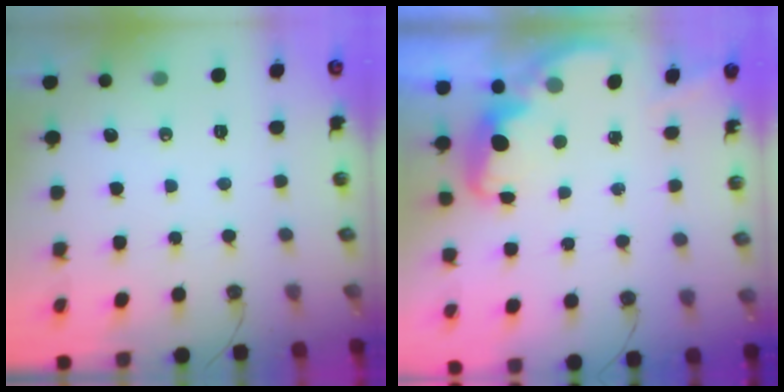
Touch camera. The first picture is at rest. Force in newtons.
{"total": 2.6, "press": 2.5, "slide": 0.8}